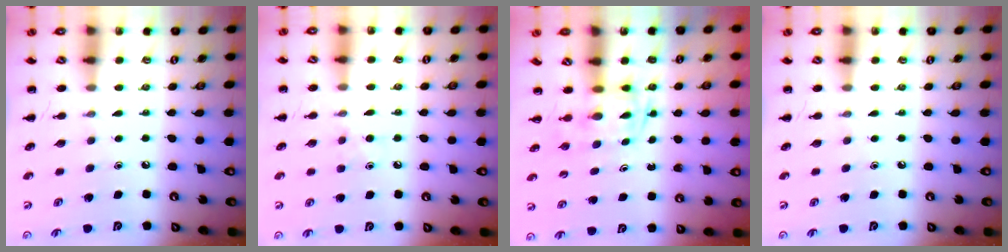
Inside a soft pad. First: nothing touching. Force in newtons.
{"total": 4.7, "press": 4.4, "slide": 1.5}
{"total": 2.4, "press": 2.2, "slide": 1.1}
{"total": 0.0}